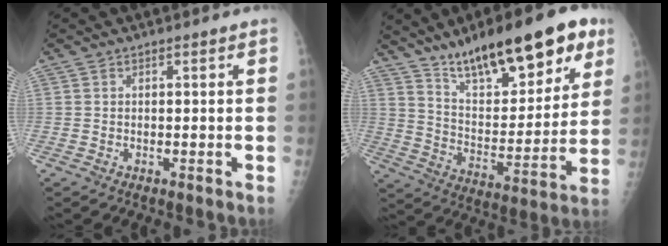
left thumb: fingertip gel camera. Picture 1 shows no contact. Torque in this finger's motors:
{"motor_torque": [0.55, 0.58, 1.13, -1.64, 0.34]}